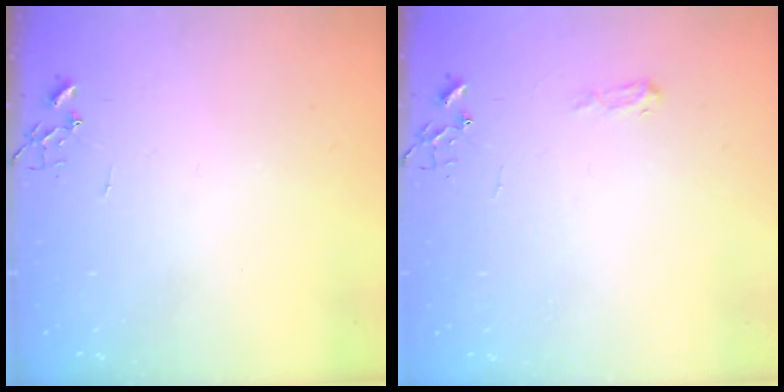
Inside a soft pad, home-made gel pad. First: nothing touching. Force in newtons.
{"total": 6.3, "press": 6.3, "slide": 0.8}